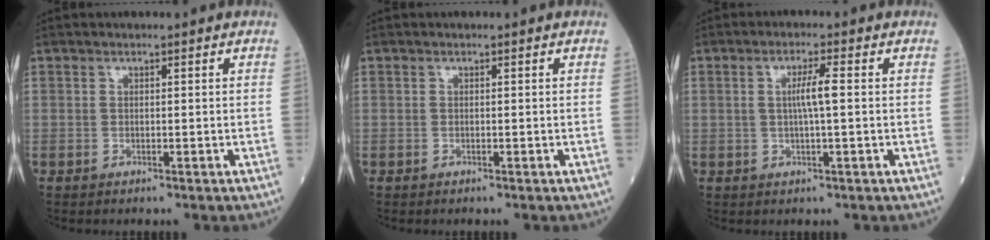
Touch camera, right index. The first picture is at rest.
{"total": 0.0}
{"total": 3.6, "force": [0.2, -0.1, 3.6], "torque": [-0.068, 0.001, 0.003]}